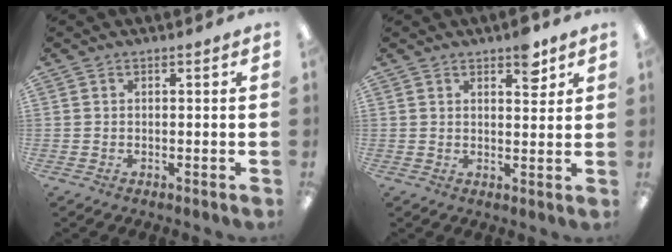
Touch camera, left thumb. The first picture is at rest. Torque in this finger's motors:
{"motor_torque": [0.61, 0.11, 0.39, -0.15, 0.13]}